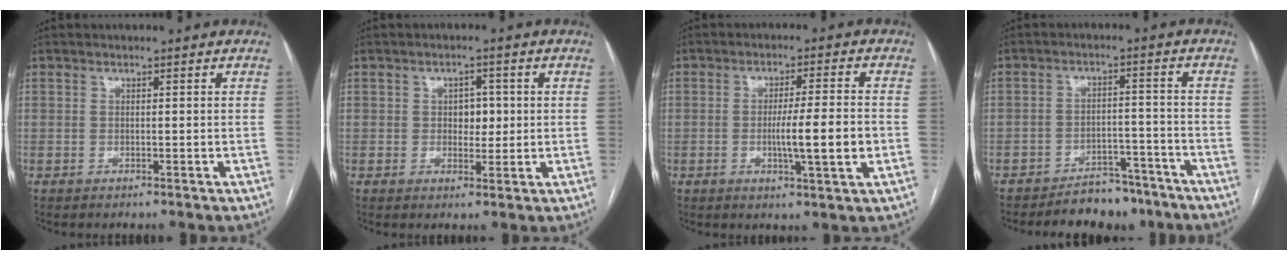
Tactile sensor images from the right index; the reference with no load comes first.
{"total": 3.4, "force": [0.3, 2.2, 2.5], "torque": [-0.028, 0.006, 0.007]}
{"total": 8.3, "force": [-1.6, 0.1, 8.1], "torque": [-0.131, -0.006, -0.026]}
{"total": 8.4, "force": [-7.4, 3.5, 1.8], "torque": [-0.008, 0.017, -0.110]}